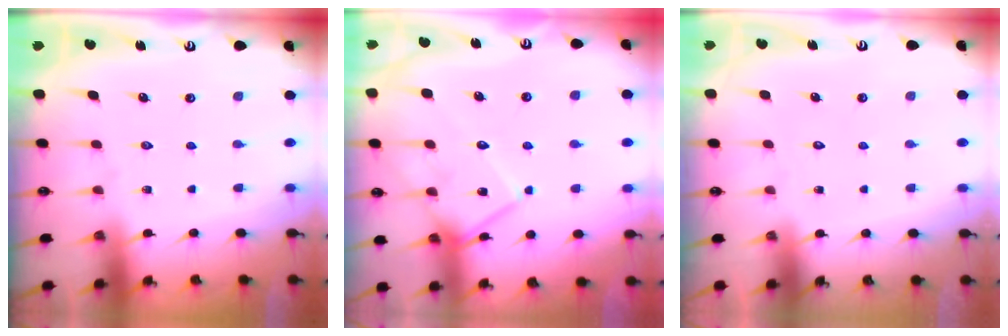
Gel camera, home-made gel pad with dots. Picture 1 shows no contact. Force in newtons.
{"total": 14.2, "press": 14.2, "slide": 1.1}
{"total": 1.8, "press": 1.7, "slide": 0.1}